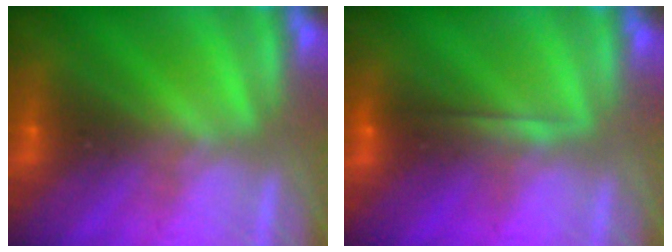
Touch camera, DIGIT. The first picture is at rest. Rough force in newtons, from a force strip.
{"total": 1.8}